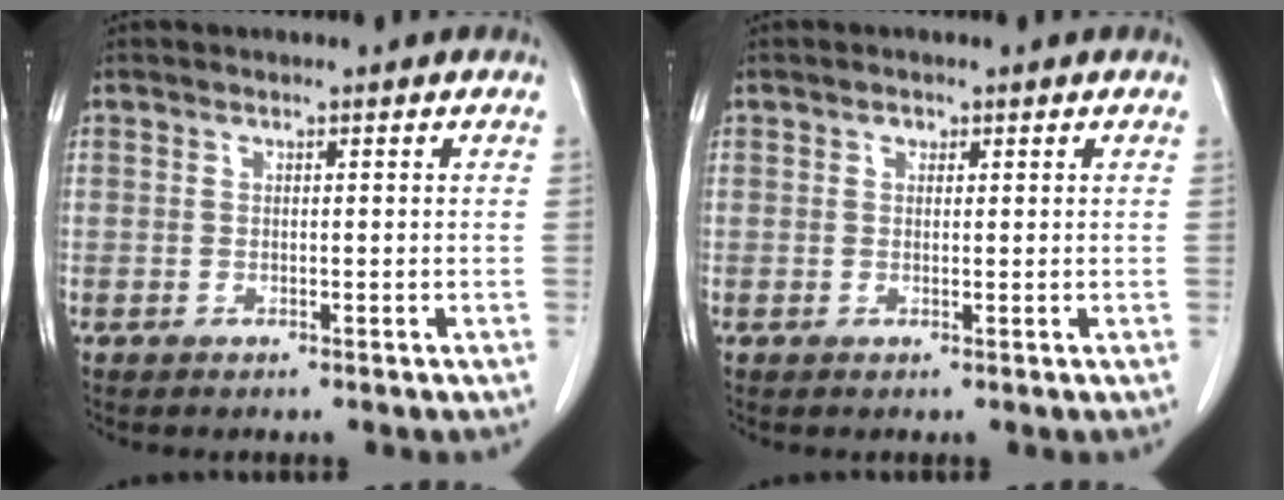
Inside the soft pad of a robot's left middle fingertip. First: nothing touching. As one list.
[{"total": 0.9, "force": [0.4, 0.7, 0.4], "torque": [-0.007, -0.001, 0.005]}]